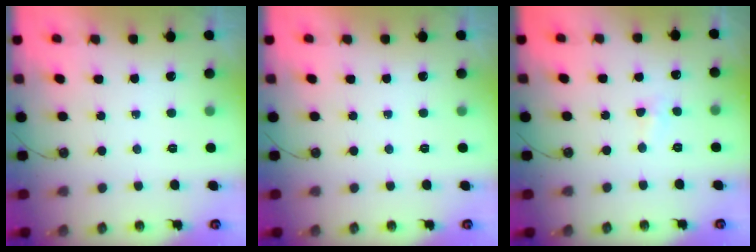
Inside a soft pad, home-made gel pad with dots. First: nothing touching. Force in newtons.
{"total": 0.0}
{"total": 2.4, "press": 2.3, "slide": 0.4}